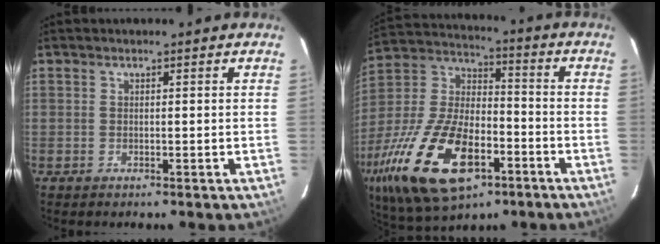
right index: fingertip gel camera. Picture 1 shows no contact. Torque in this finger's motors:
{"motor_torque": [1.66, -0.48, 1.05, 0.21]}